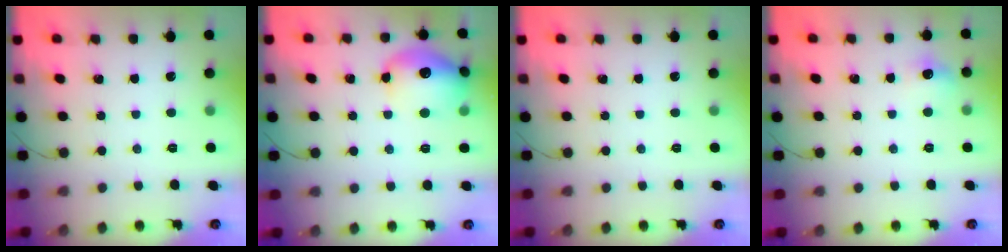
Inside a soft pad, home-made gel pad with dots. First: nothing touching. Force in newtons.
{"total": 15.0, "press": 14.9, "slide": 1.4}
{"total": 0.0}
{"total": 6.4, "press": 6.4, "slide": 0.9}